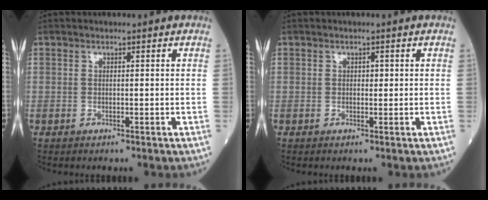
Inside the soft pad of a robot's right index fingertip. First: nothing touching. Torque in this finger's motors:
{"motor_torque": [0.12, 0.07, 0.06, 0.02]}